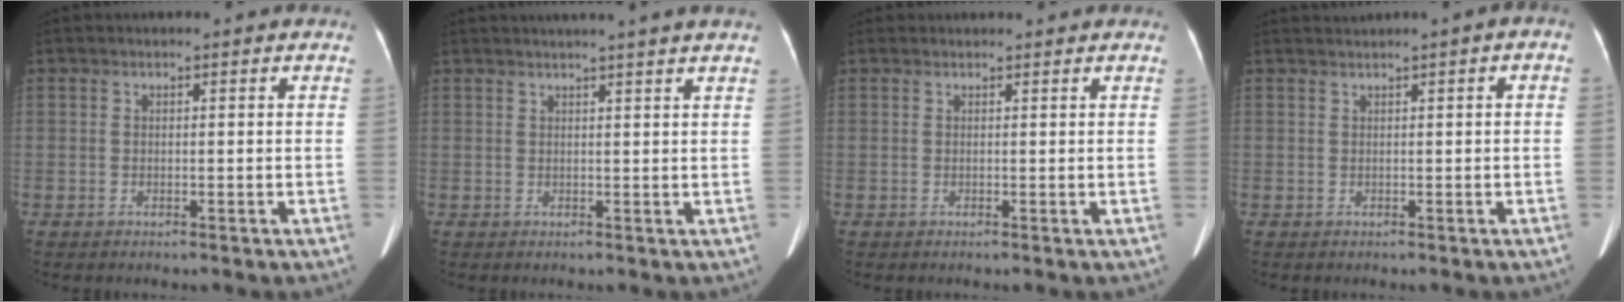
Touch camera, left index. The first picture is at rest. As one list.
[{"total": 6.2, "force": [5.3, -1.1, 3.1], "torque": [-0.039, 0.020, 0.058]}, {"total": 1.3, "force": [1.3, 0.1, 0.0], "torque": [-0.014, 0.008, 0.023]}, {"total": 1.2, "force": [0.4, 0.5, 1.0], "torque": [-0.018, 0.021, 0.012]}]